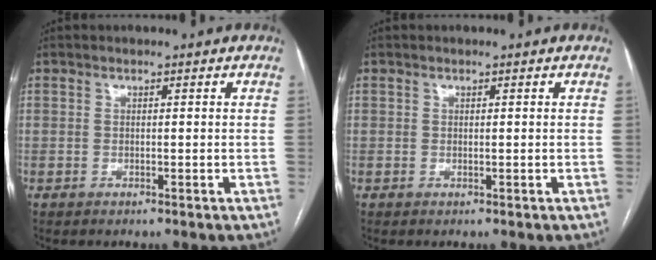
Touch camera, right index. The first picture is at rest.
{"total": 0.0}